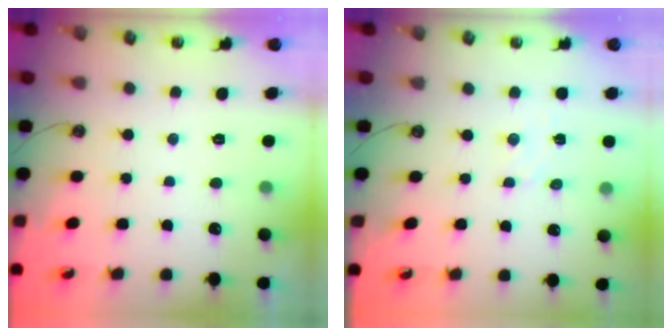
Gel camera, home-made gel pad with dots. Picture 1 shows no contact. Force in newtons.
{"total": 4.0, "press": 4.0, "slide": 0.5}